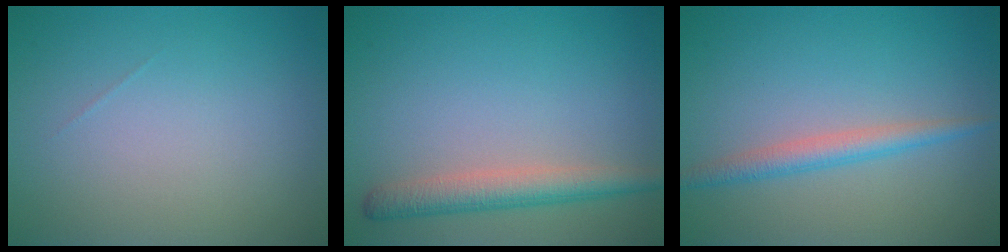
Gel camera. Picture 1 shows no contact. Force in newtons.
{"total": 3.4, "press": 3.4, "slide": 0.1}
{"total": 2.3, "press": 2.3, "slide": 0.1}